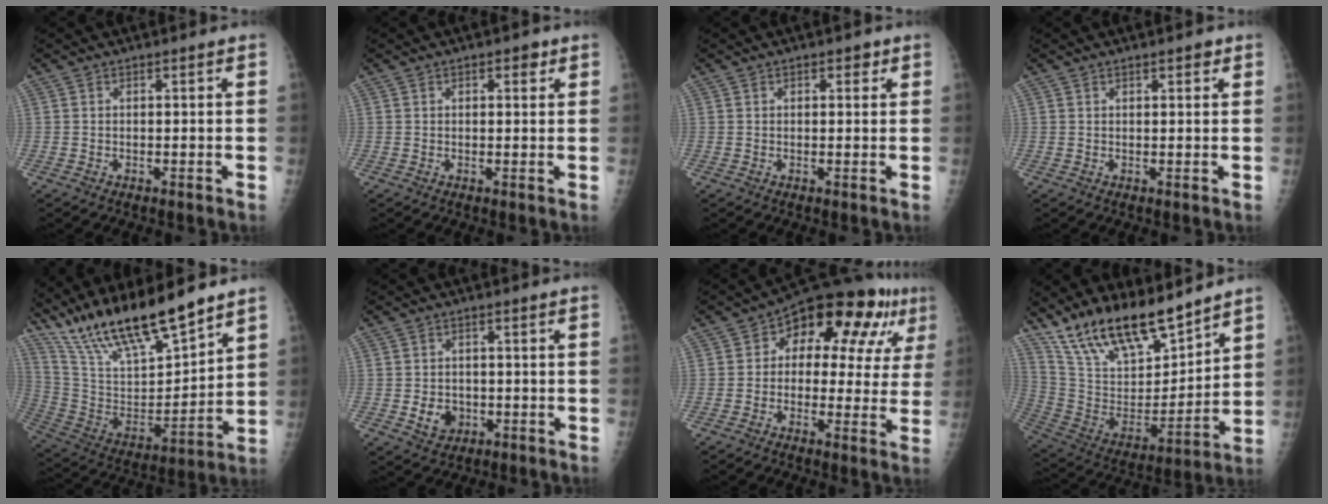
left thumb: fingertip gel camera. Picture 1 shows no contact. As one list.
[{"total": 2.1, "force": [1.1, 1.1, 1.4], "torque": [-0.008, -0.001, 0.013]}, {"total": 1.7, "force": [0.9, 1.1, 1.0], "torque": [0.000, -0.001, 0.009]}, {"total": 1.7, "force": [1.1, 0.7, 1.1], "torque": [-0.007, -0.003, 0.013]}, {"total": 21.3, "force": [17.0, 4.6, 11.9], "torque": [-0.193, -0.073, 0.321]}, {"total": 4.6, "force": [-1.0, 3.8, 2.3], "torque": [-0.022, 0.004, -0.008]}, {"total": 17.9, "force": [6.6, 9.6, 13.6], "torque": [-0.132, 0.018, 0.080]}, {"total": 20.0, "force": [15.9, 6.8, 10.1], "torque": [-0.148, -0.082, 0.297]}]